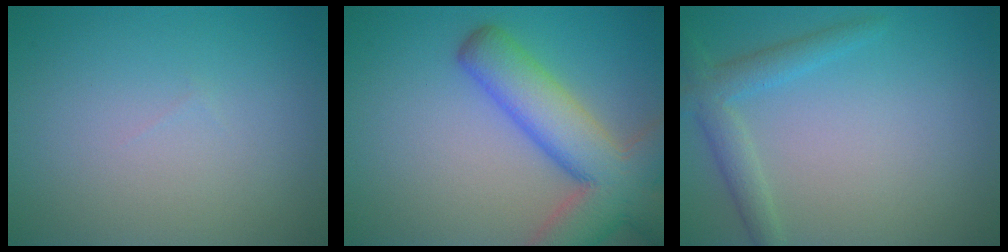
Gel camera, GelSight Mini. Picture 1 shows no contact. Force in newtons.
{"total": 9.1, "press": 9.1, "slide": 0.6}
{"total": 2.7, "press": 2.7, "slide": 0.1}